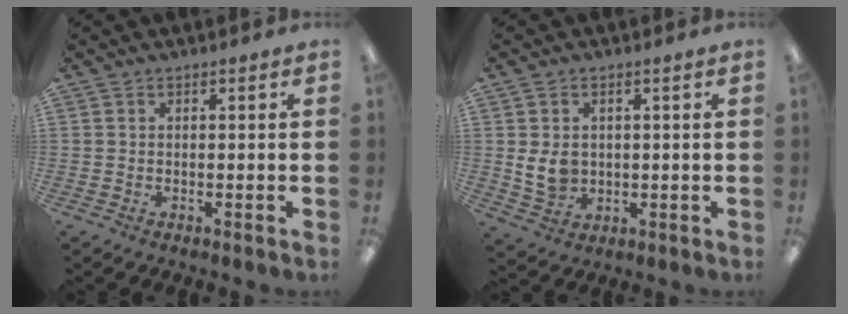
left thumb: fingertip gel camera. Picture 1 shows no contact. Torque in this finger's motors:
{"motor_torque": [-0.12, 0.49, 0.41, -0.09, 0.03]}